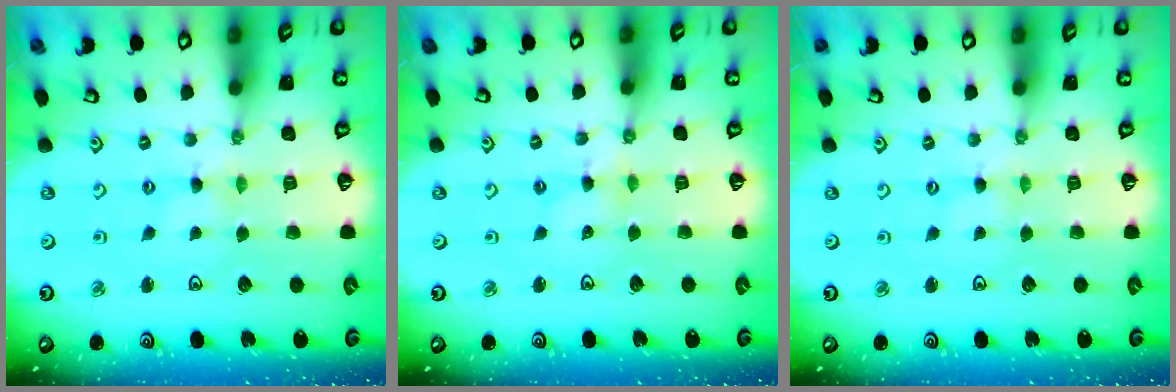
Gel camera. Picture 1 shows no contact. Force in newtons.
{"total": 2.6, "press": 2.6, "slide": 0.2}
{"total": 0.0}